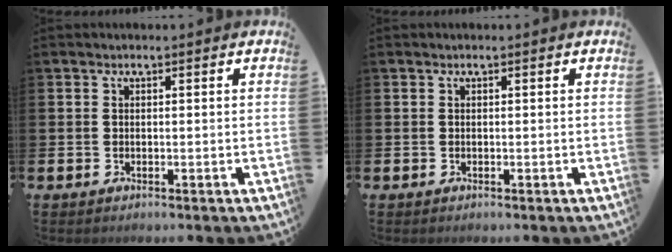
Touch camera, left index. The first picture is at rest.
{"total": 0.0}